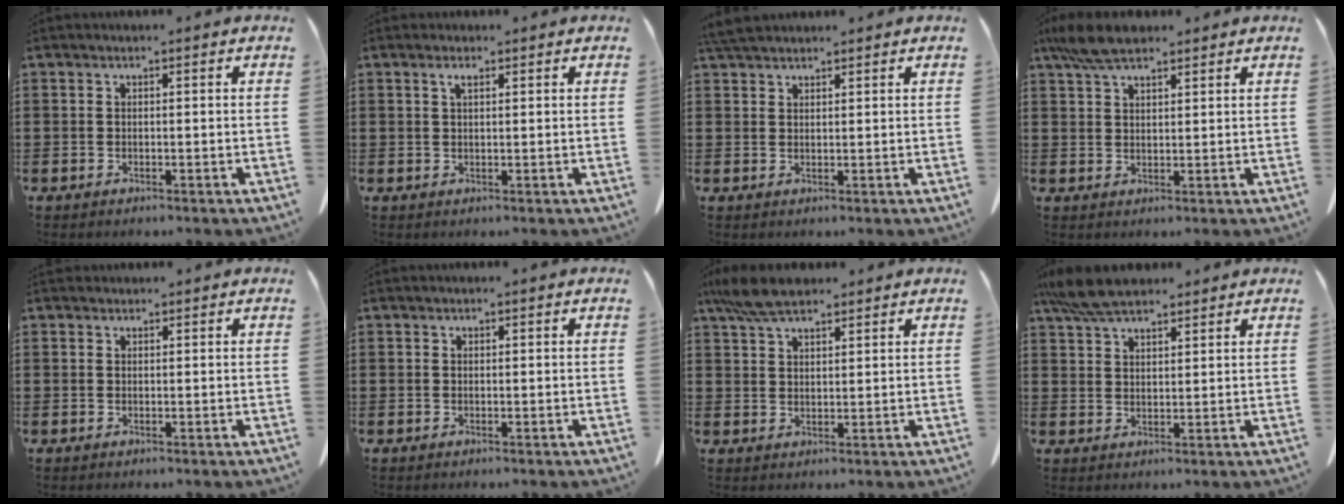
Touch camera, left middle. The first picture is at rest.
{"total": 1.5, "force": [0.8, 0.5, 1.2], "torque": [-0.018, -0.003, 0.013]}
{"total": 3.3, "force": [2.9, 0.7, 1.3], "torque": [-0.035, -0.002, 0.058]}
{"total": 6.1, "force": [4.6, 1.8, 3.5], "torque": [-0.080, -0.003, 0.088]}
{"total": 0.7, "force": [0.6, 0.3, 0.1], "torque": [-0.004, -0.001, 0.014]}
{"total": 0.0}
{"total": 6.5, "force": [5.2, 1.8, 3.5], "torque": [-0.082, -0.004, 0.098]}
{"total": 6.9, "force": [5.8, 1.9, 3.4], "torque": [-0.082, -0.008, 0.111]}